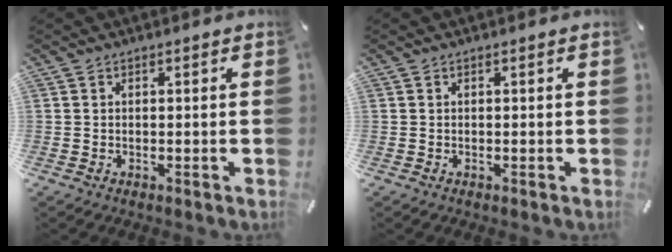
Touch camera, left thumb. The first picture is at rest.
{"total": 0.0}